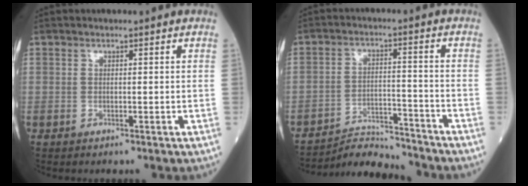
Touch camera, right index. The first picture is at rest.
{"total": 8.7, "force": [-8.7, 0.2, 0.2], "torque": [-0.007, 0.008, -0.150]}